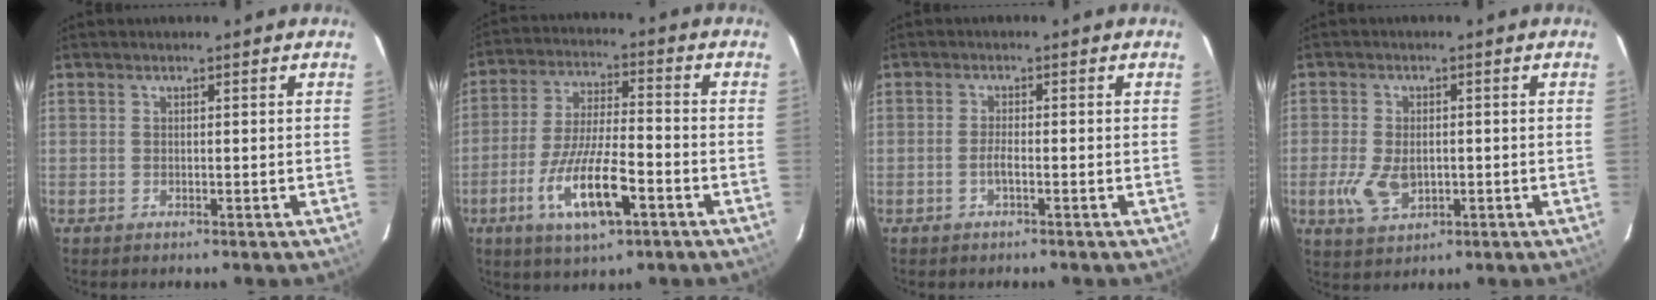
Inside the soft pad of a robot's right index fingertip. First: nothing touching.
{"total": 13.4, "force": [-6.1, 3.5, 11.4], "torque": [-0.235, -0.014, -0.107]}
{"total": 1.5, "force": [-0.7, 0.1, 1.3], "torque": [-0.025, 0.002, -0.014]}
{"total": 6.6, "force": [-1.3, 4.0, 5.1], "torque": [-0.115, -0.009, -0.018]}